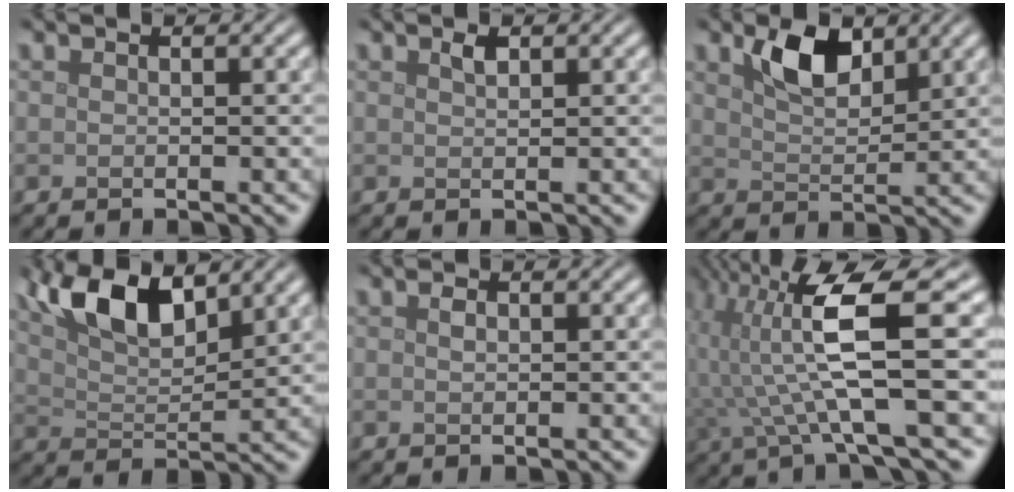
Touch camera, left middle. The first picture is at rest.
{"total": 0.9, "force": [0.7, 0.3, 0.5], "torque": [-0.009, 0.000, 0.014]}
{"total": 4.4, "force": [2.6, 2.2, 2.8], "torque": [-0.055, 0.002, 0.047]}
{"total": 7.7, "force": [4.6, 3.1, 5.3], "torque": [-0.104, 0.013, 0.084]}
{"total": 1.0, "force": [0.3, 0.6, 0.7], "torque": [-0.015, 0.002, 0.006]}
{"total": 9.4, "force": [1.4, 2.1, 9.0], "torque": [-0.165, 0.006, 0.023]}